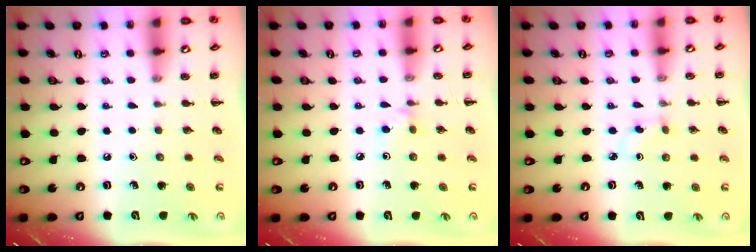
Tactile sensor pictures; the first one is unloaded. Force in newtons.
{"total": 2.9, "press": 2.6, "slide": 1.2}
{"total": 2.8, "press": 2.5, "slide": 1.2}